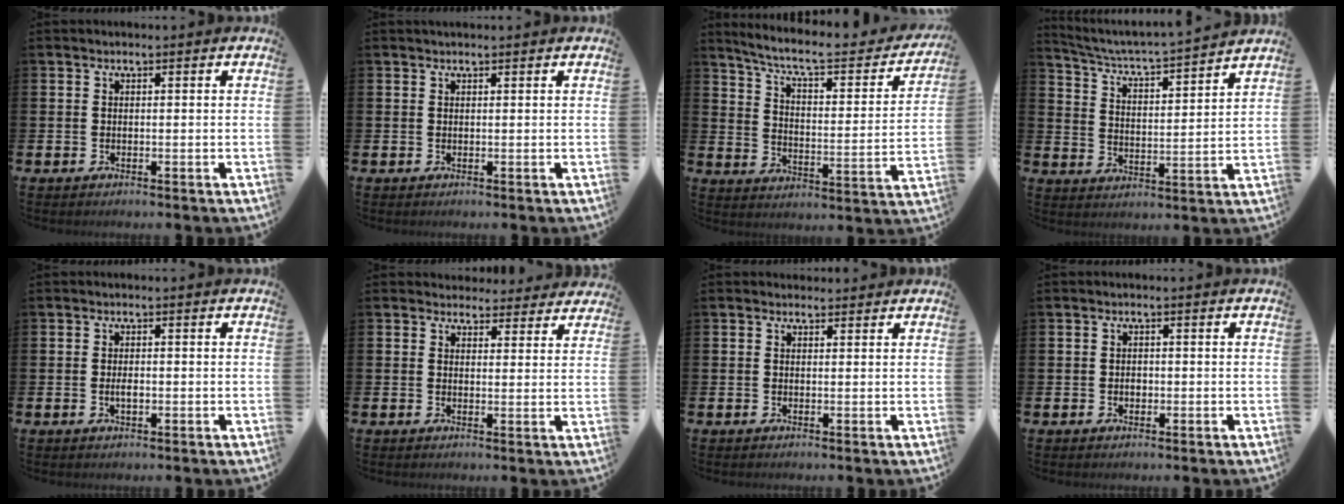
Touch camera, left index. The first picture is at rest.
{"total": 0.6, "force": [0.6, 0.0, 0.1], "torque": [0.008, -0.002, 0.008]}
{"total": 7.7, "force": [6.6, 1.7, 3.6], "torque": [-0.093, -0.045, 0.105]}
{"total": 4.8, "force": [4.6, -0.2, 1.3], "torque": [-0.048, -0.046, 0.073]}
{"total": 1.6, "force": [-0.2, 0.8, 1.4], "torque": [-0.020, 0.000, -0.006]}
{"total": 3.8, "force": [3.4, 1.5, 0.0], "torque": [0.000, -0.018, 0.061]}
{"total": 1.2, "force": [1.0, 0.6, 0.1], "torque": [0.015, -0.001, 0.015]}
{"total": 1.1, "force": [-0.2, 0.9, 0.6], "torque": [0.002, 0.000, -0.008]}